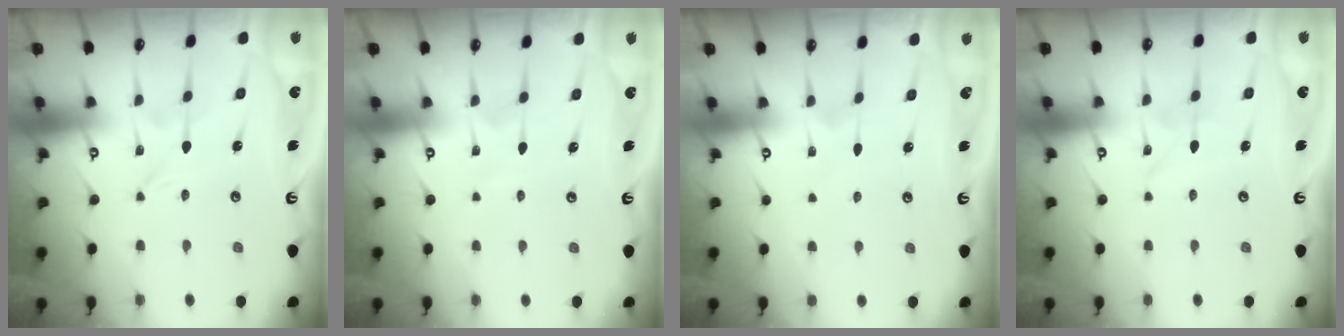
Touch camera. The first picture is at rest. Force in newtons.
{"total": 1.4, "press": 1.3, "slide": 0.1}
{"total": 2.6, "press": 2.6, "slide": 0.4}
{"total": 1.9, "press": 1.9, "slide": 0.1}